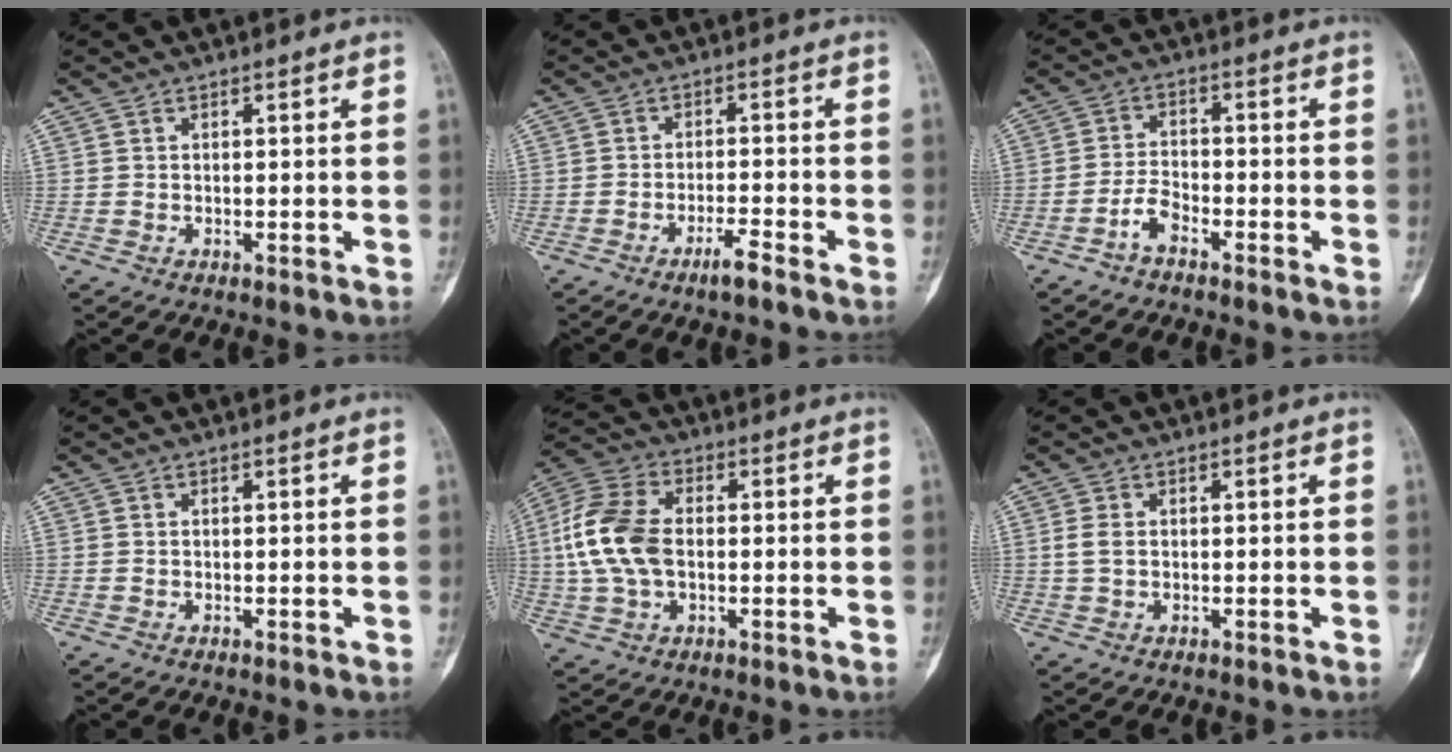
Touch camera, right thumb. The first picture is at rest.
{"total": 3.4, "force": [-2.5, 0.2, 2.3], "torque": [-0.049, 0.011, -0.048]}
{"total": 3.8, "force": [-2.7, 1.5, 2.2], "torque": [-0.041, 0.024, -0.055]}
{"total": 0.0}
{"total": 12.8, "force": [0.2, 8.0, 10.1], "torque": [-0.217, 0.019, 0.000]}
{"total": 2.2, "force": [0.2, 1.4, 1.7], "torque": [-0.043, 0.000, 0.003]}